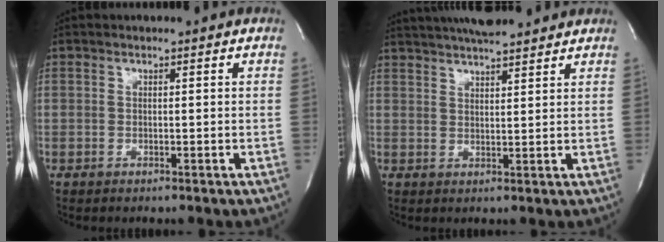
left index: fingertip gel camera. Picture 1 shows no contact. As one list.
[{"total": 12.1, "force": [10.7, 1.5, 5.3], "torque": [-0.093, 0.026, 0.159]}]